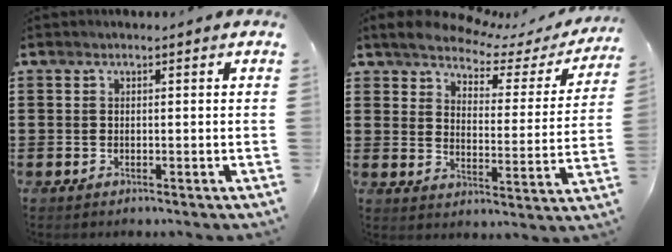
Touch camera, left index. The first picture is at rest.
{"total": 4.9, "force": [4.5, 1.2, 1.4], "torque": [-0.056, -0.025, 0.073]}